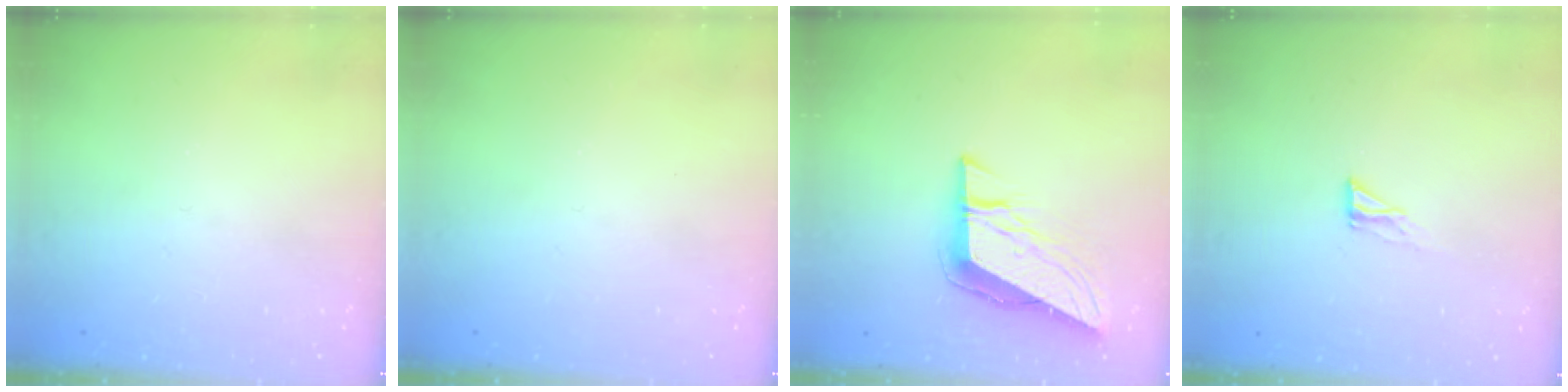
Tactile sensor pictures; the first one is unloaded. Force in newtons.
{"total": 0.0}
{"total": 10.5, "press": 10.5, "slide": 0.9}
{"total": 3.8, "press": 3.8, "slide": 0.4}